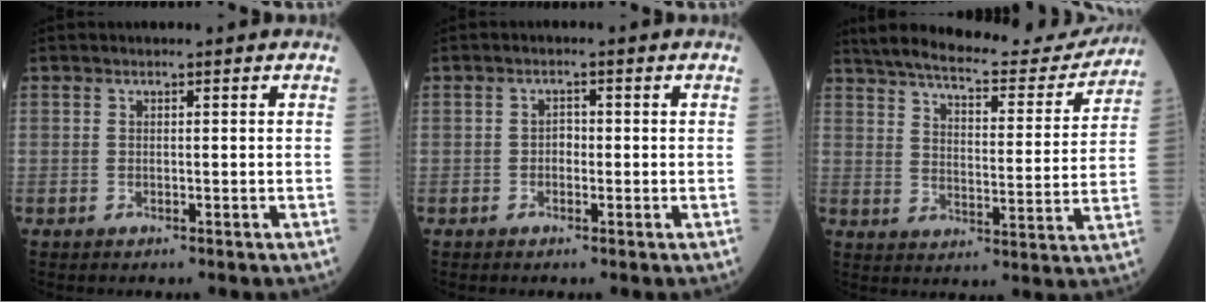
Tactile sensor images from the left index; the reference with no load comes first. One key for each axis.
{"total": 1.4, "fx": -0.3, "fy": 0.9, "fz": 0.9, "tx": -0.011, "ty": 0.005, "tz": -0.008}
{"total": 20.9, "fx": 19.1, "fy": 4.0, "fz": 7.5, "tx": -0.120, "ty": -0.014, "tz": 0.255}